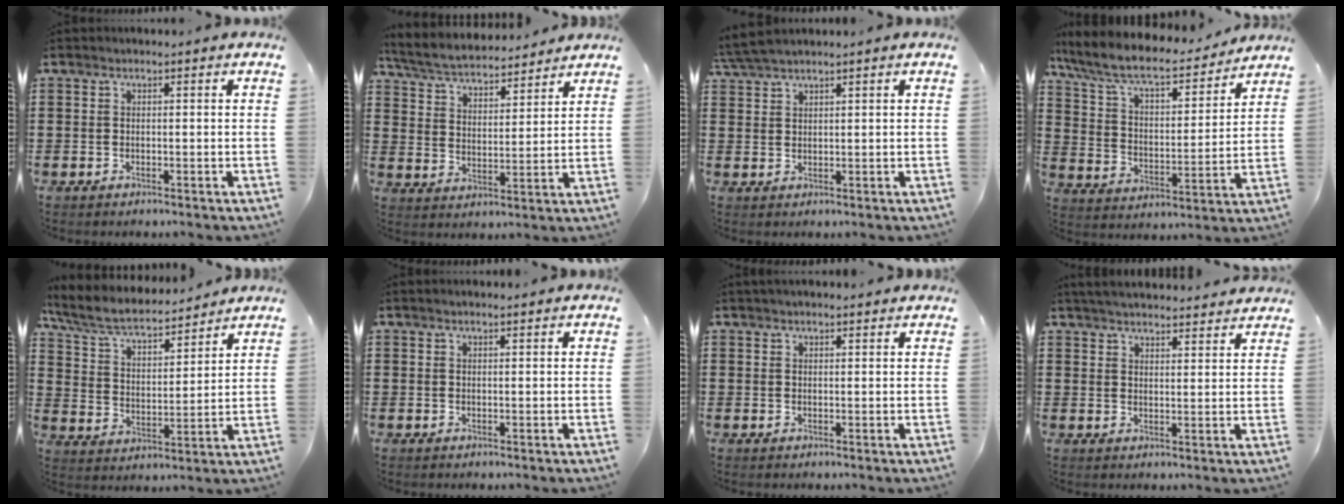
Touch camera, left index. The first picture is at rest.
{"total": 5.2, "force": [4.9, 0.7, 1.3], "torque": [-0.051, -0.028, 0.083]}
{"total": 3.1, "force": [2.7, 0.1, 1.4], "torque": [-0.037, 0.000, 0.053]}
{"total": 9.0, "force": [7.7, 1.8, 4.3], "torque": [-0.116, -0.042, 0.129]}
{"total": 6.7, "force": [5.8, 1.5, 3.0], "torque": [-0.083, -0.032, 0.097]}
{"total": 0.8, "force": [0.7, 0.0, 0.5], "torque": [-0.009, -0.001, 0.013]}
{"total": 1.4, "force": [1.3, 0.1, 0.5], "torque": [-0.010, 0.000, 0.024]}
{"total": 3.8, "force": [3.7, -0.2, 0.5], "torque": [-0.021, -0.018, 0.068]}